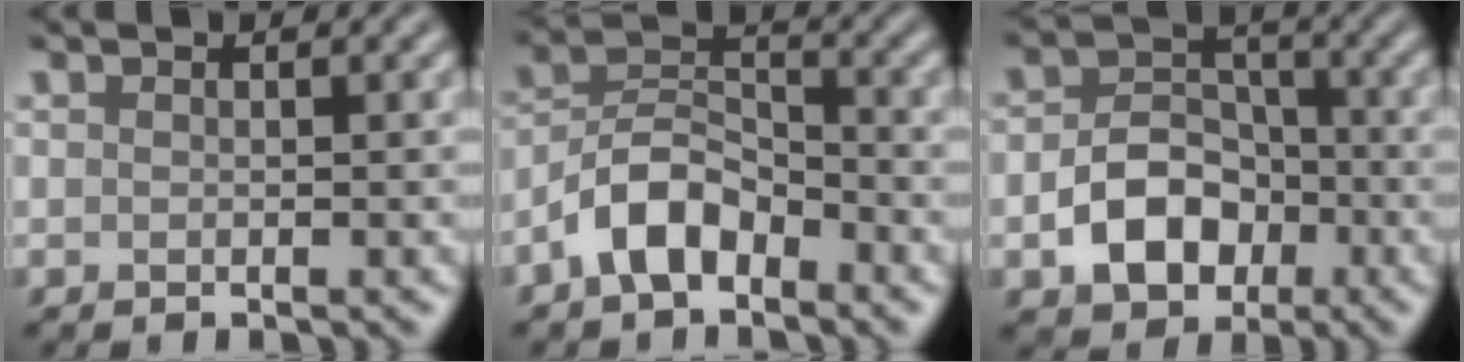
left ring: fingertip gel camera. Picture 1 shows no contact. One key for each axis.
{"total": 5.0, "fx": -3.0, "fy": 2.6, "fz": 3.0, "tx": -0.054, "ty": 0.013, "tz": -0.066}
{"total": 5.8, "fx": -2.0, "fy": 4.2, "fz": 3.5, "tx": -0.055, "ty": -0.003, "tz": -0.036}